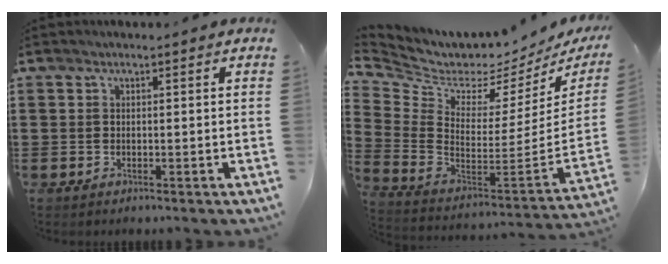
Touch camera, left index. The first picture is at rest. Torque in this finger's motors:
{"motor_torque": [-0.54, -1.59, -0.11, -0.01]}